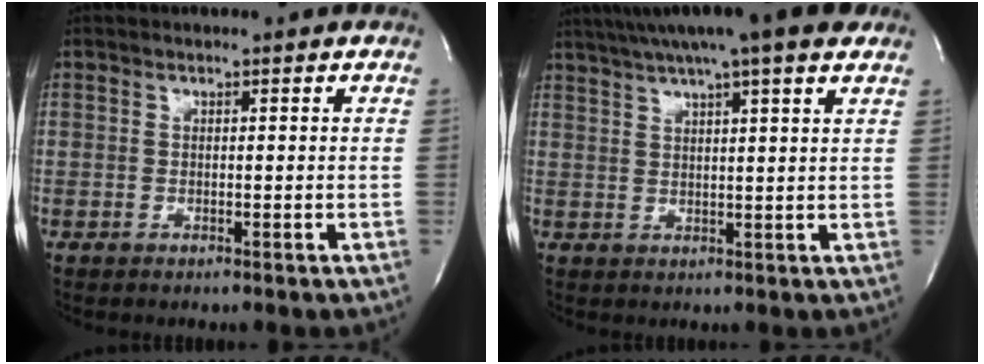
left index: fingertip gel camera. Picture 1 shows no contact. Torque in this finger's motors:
{"motor_torque": [0.39, -0.40, 1.05, 0.21]}